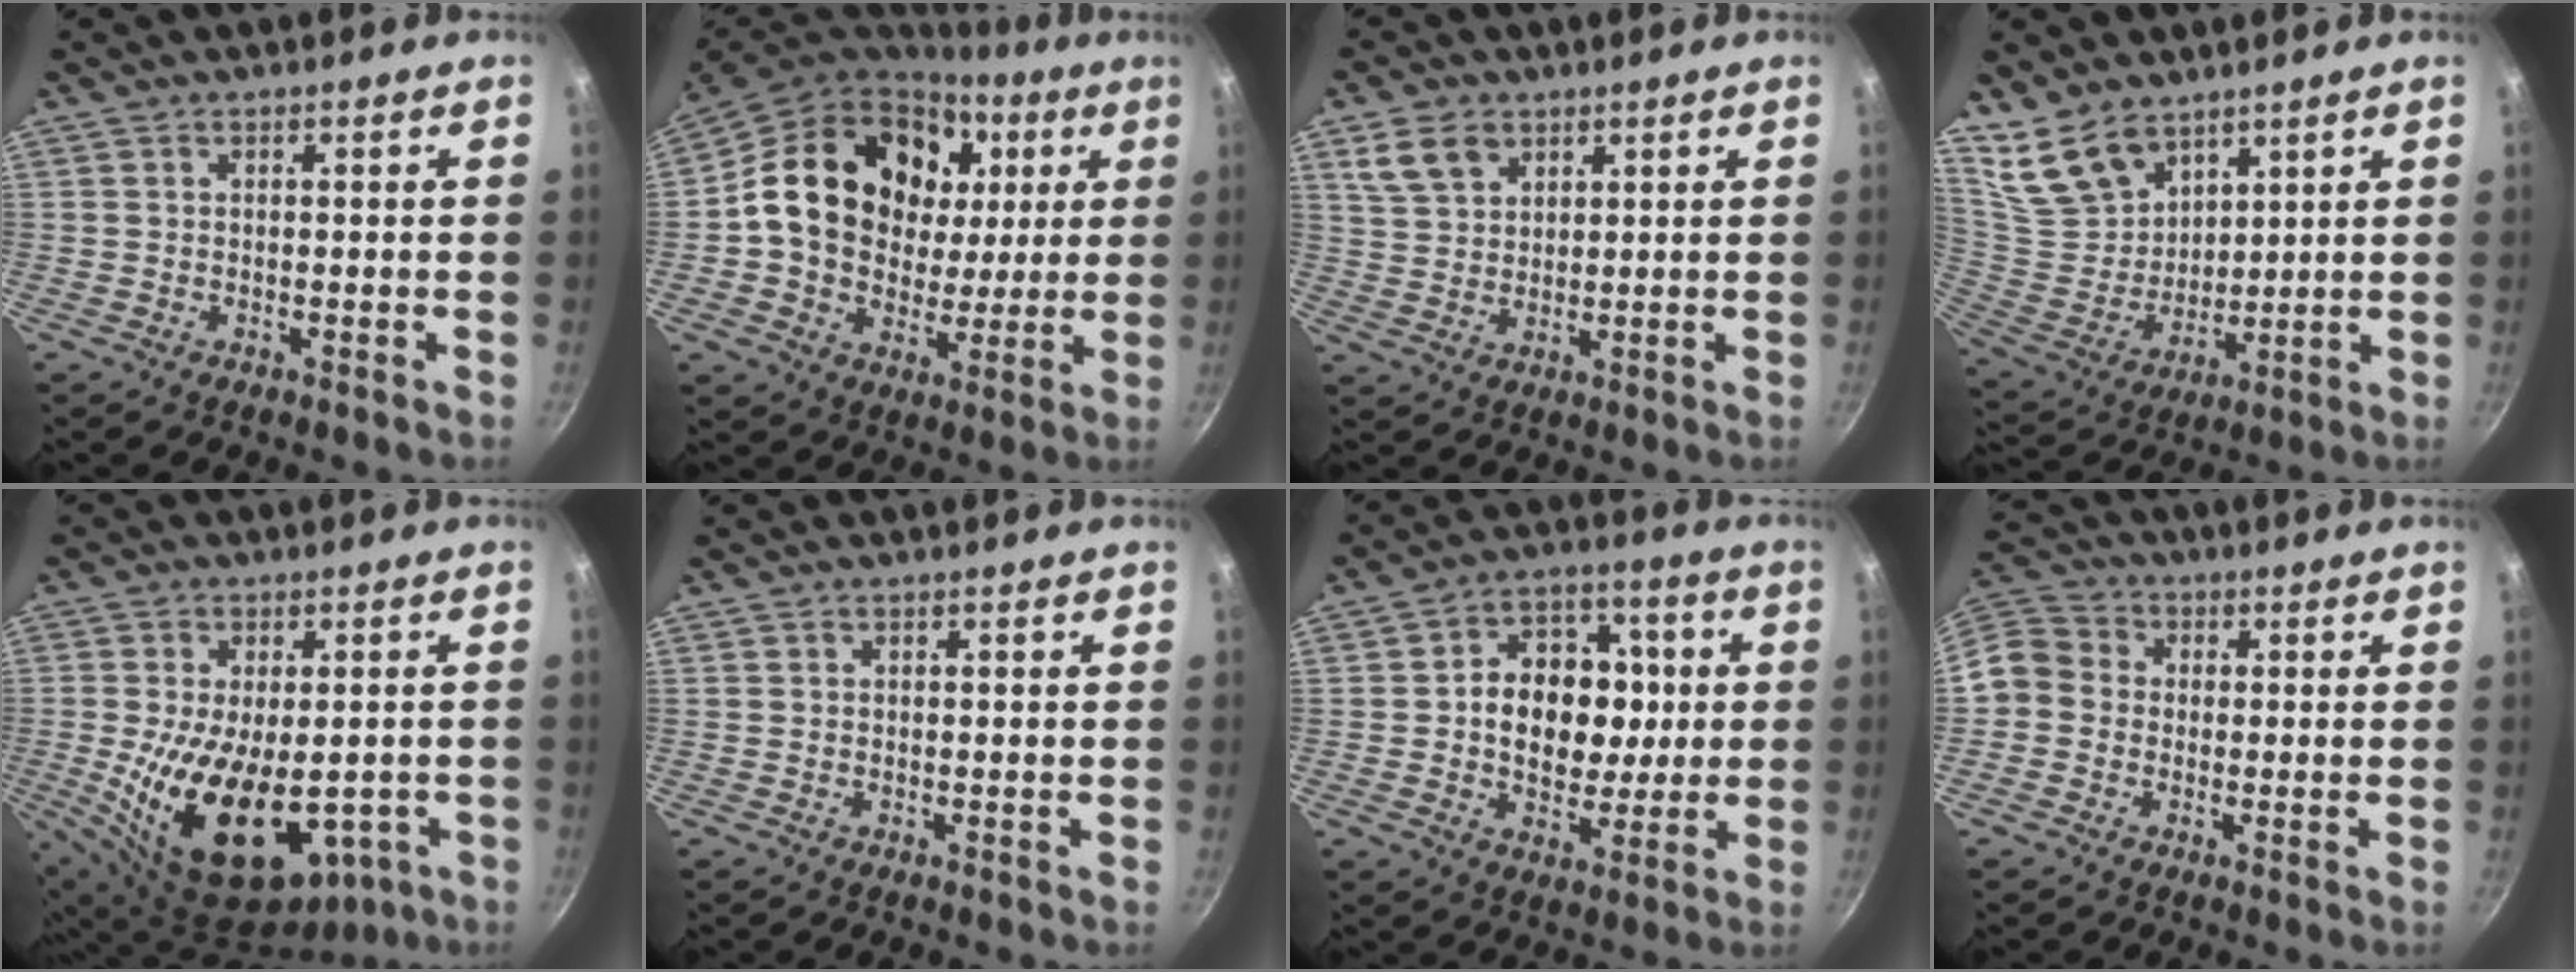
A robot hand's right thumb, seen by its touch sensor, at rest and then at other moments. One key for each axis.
{"total": 23.0, "fx": 5.7, "fy": 18.1, "fz": 13.1, "tx": -0.207, "ty": 0.013, "tz": 0.098}
{"total": 6.9, "fx": 3.7, "fy": 4.7, "fz": 3.4, "tx": -0.048, "ty": -0.005, "tz": 0.076}
{"total": 11.9, "fx": 8.3, "fy": 6.9, "fz": 5.0, "tx": -0.071, "ty": -0.052, "tz": 0.177}
{"total": 20.2, "fx": -3.9, "fy": 11.8, "fz": 15.9, "tx": -0.259, "ty": -0.013, "tz": -0.035}
{"total": 0.0}
{"total": 14.4, "fx": 0.6, "fy": 11.1, "fz": 9.2, "tx": -0.093, "ty": 0.014, "tz": 0.004}
{"total": 7.7, "fx": -0.7, "fy": 7.0, "fz": 3.3, "tx": -0.041, "ty": 0.020, "tz": -0.038}